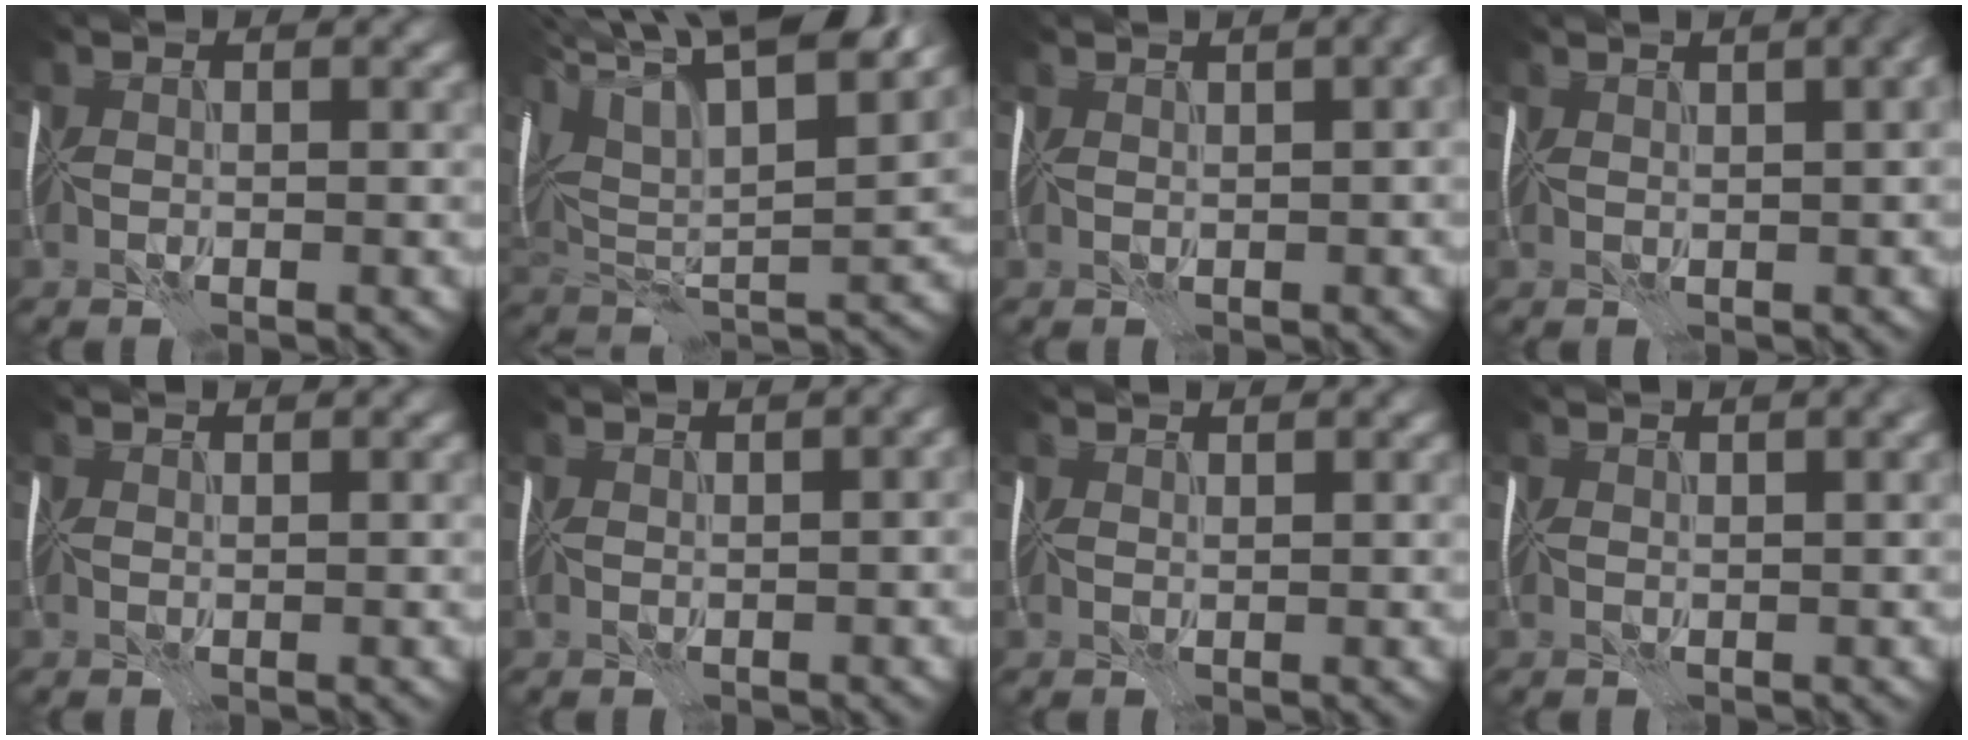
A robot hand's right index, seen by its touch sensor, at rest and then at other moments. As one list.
[{"total": 17.0, "force": [9.8, 5.6, 12.7], "torque": [-0.233, 0.050, 0.139]}, {"total": 5.2, "force": [2.3, 1.9, 4.2], "torque": [-0.037, 0.018, 0.031]}, {"total": 7.9, "force": [3.5, 3.5, 6.2], "torque": [-0.049, 0.047, 0.028]}, {"total": 1.6, "force": [1.5, 0.3, 0.5], "torque": [-0.010, 0.003, 0.022]}, {"total": 2.3, "force": [1.4, 0.5, 1.8], "torque": [-0.026, 0.007, 0.025]}, {"total": 2.2, "force": [2.0, 0.4, 0.8], "torque": [-0.011, 0.006, 0.025]}, {"total": 3.5, "force": [2.1, 1.0, 2.5], "torque": [-0.022, 0.011, 0.025]}]